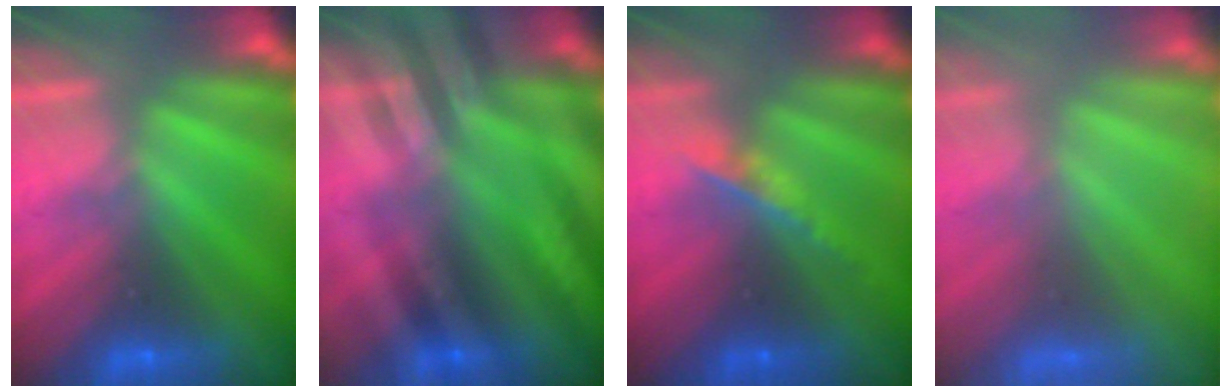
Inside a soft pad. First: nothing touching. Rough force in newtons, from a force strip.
{"total": 2.8}
{"total": 2.0}
{"total": 8.6}